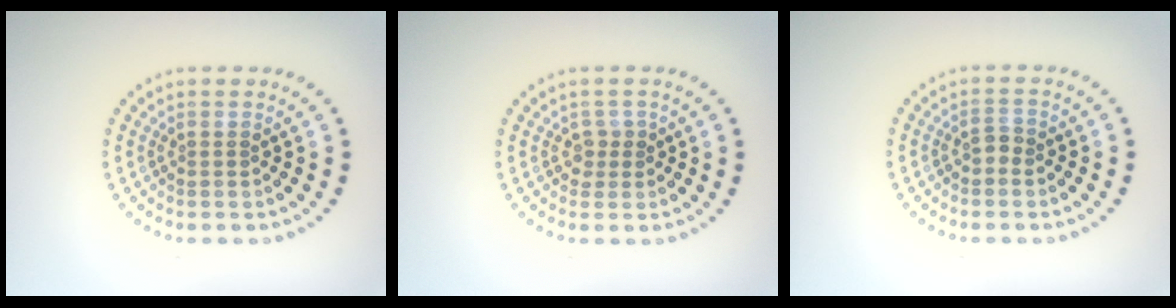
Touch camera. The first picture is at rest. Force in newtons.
{"total": 1.4, "press": 1.1, "slide": 0.9}
{"total": 0.8, "press": 0.8, "slide": 0.3}